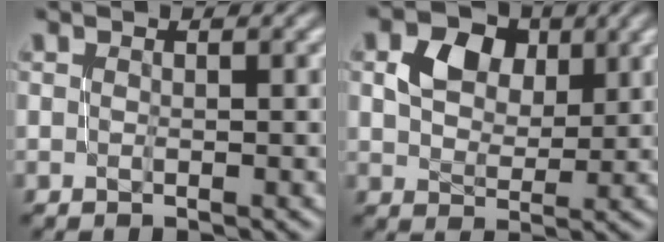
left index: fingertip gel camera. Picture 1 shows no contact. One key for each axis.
{"total": 4.2, "fx": 2.0, "fy": 3.0, "fz": 2.2, "tx": -0.041, "ty": 0.007, "tz": 0.033}